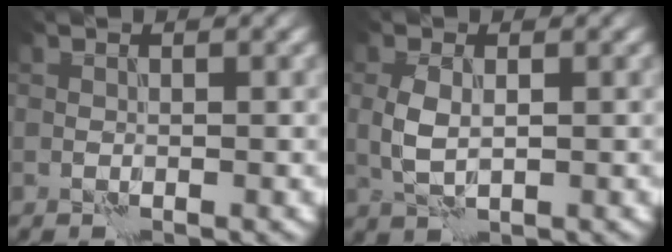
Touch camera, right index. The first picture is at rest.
{"total": 2.4, "force": [0.2, 1.4, 1.9], "torque": [-0.050, -0.001, 0.008]}